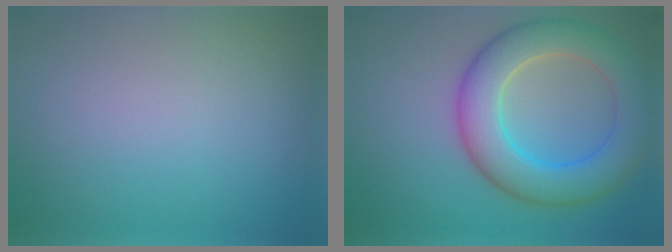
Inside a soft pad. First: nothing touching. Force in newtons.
{"total": 8.1, "press": 8.1, "slide": 0.7}